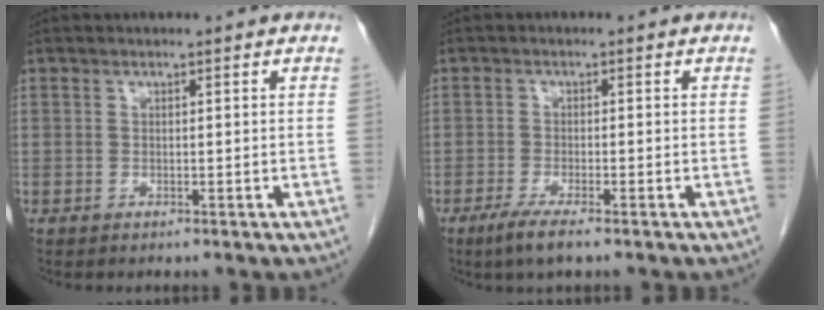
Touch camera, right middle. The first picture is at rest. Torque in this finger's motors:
{"motor_torque": [0.71, -0.49, 0.06, 0.06]}